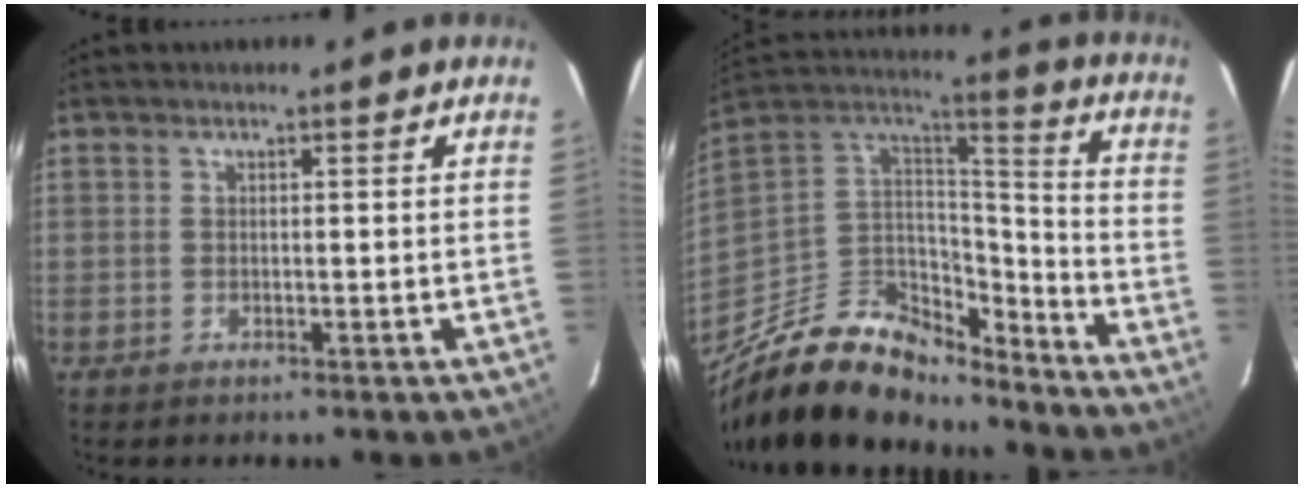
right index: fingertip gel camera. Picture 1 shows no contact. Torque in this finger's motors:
{"motor_torque": [1.09, -1.04, 0.46, 0.12]}